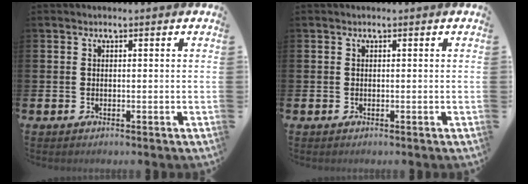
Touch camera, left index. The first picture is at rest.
{"total": 0.0}